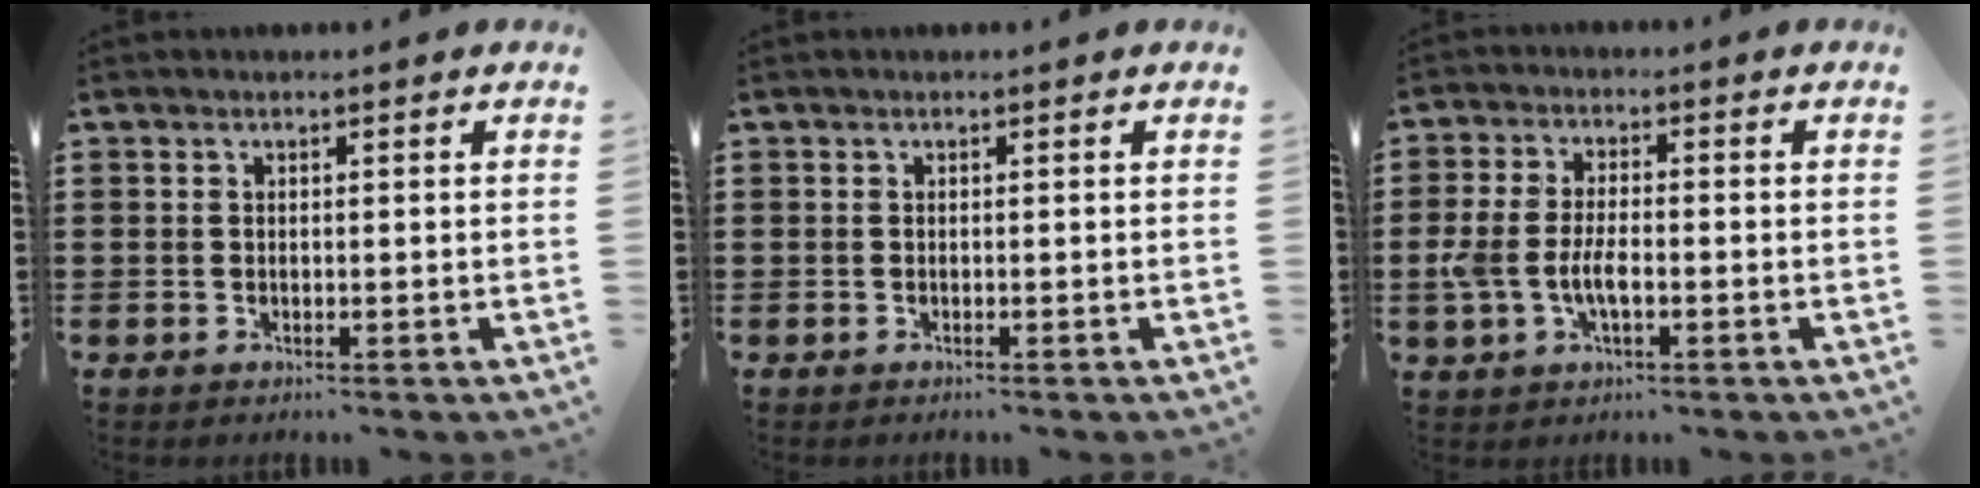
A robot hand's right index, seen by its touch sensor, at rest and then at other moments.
{"total": 0.0}
{"total": 5.3, "force": [-1.5, 2.6, 4.4], "torque": [-0.110, -0.003, -0.035]}